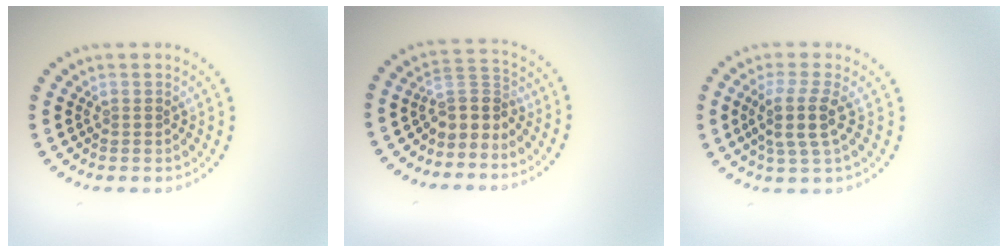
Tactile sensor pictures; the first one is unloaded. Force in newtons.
{"total": 2.7, "press": 2.0, "slide": 1.7}
{"total": 3.3, "press": 2.7, "slide": 1.9}